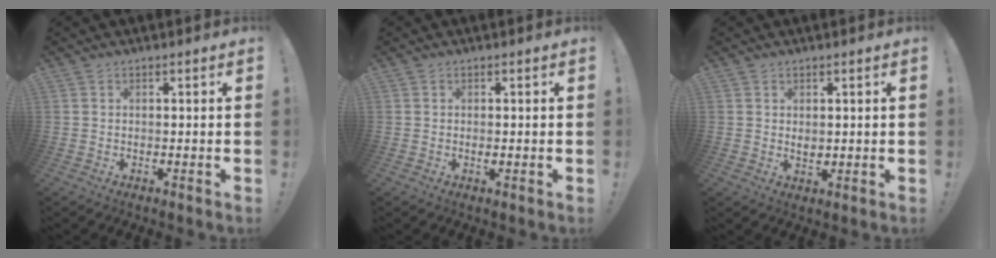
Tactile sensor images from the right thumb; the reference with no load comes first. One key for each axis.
{"total": 0.8, "fx": 0.0, "fy": 0.2, "fz": 0.7, "tx": -0.007, "ty": -0.004, "tz": -0.003}
{"total": 1.9, "fx": 0.9, "fy": 1.3, "fz": 1.2, "tx": -0.012, "ty": -0.006, "tz": 0.014}